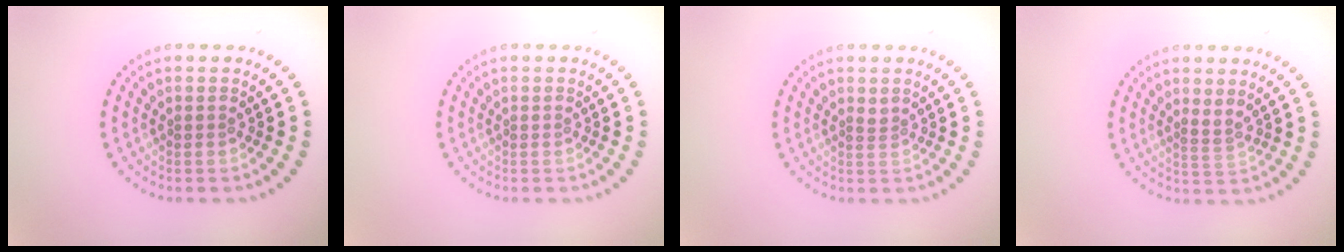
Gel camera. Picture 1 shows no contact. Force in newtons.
{"total": 0.0}
{"total": 0.9, "press": 0.5, "slide": 0.8}
{"total": 1.0, "press": 0.7, "slide": 0.7}